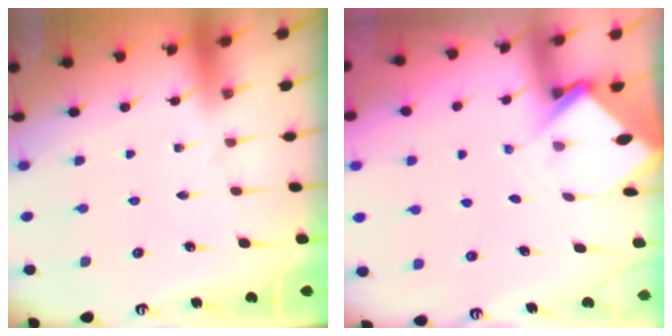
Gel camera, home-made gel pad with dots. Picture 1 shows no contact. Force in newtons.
{"total": 3.6, "press": 3.6, "slide": 0.3}